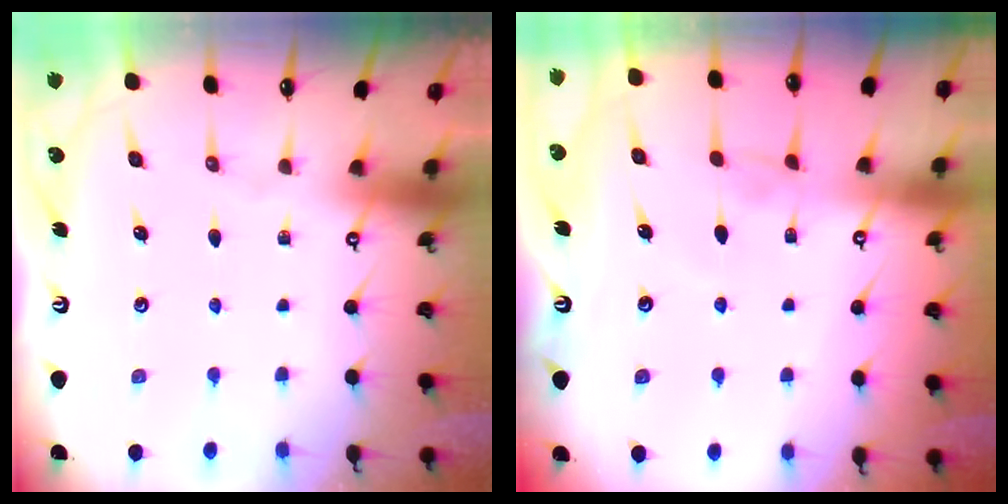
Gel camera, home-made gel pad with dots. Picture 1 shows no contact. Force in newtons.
{"total": 2.9, "press": 2.9, "slide": 0.3}